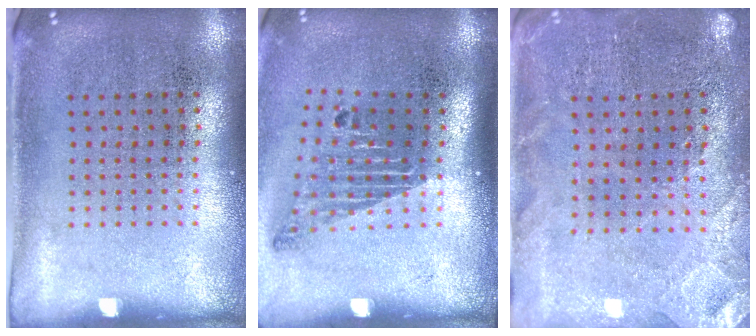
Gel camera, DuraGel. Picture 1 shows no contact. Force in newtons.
{"total": 1.8, "press": 1.2, "slide": 1.4}
{"total": 0.5, "press": 0.5, "slide": 0.2}